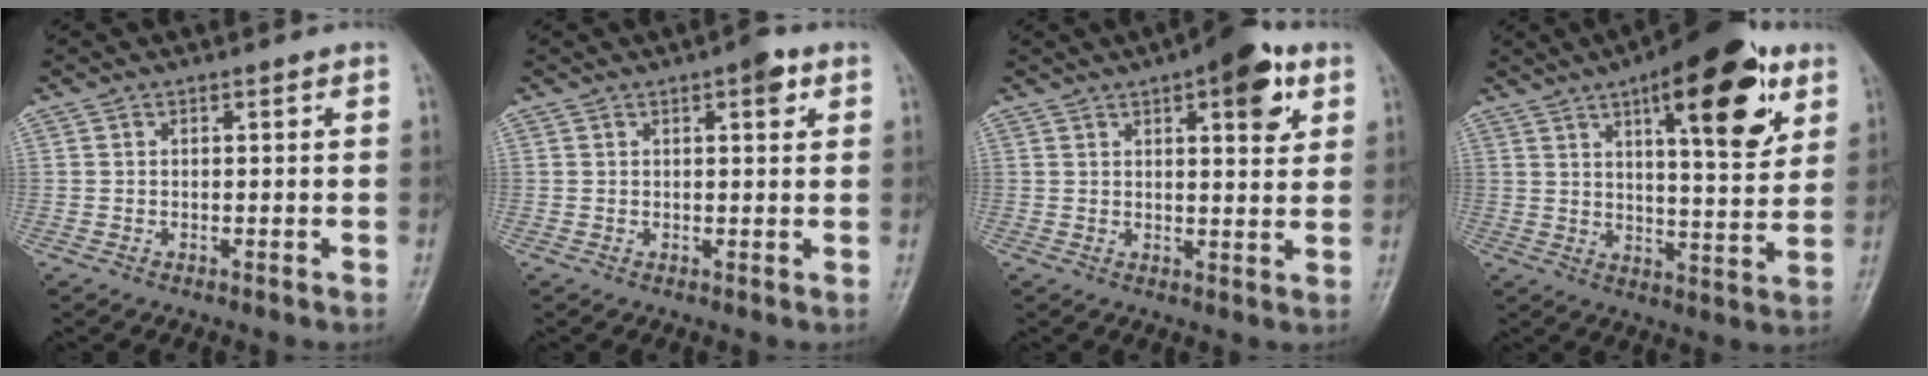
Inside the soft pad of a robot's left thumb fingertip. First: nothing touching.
{"total": 3.4, "force": [1.6, 1.3, 2.6], "torque": [-0.027, -0.001, 0.017]}
{"total": 10.2, "force": [4.8, 3.9, 8.1], "torque": [-0.084, -0.014, 0.059]}
{"total": 18.8, "force": [9.2, 6.3, 15.1], "torque": [-0.182, -0.030, 0.130]}